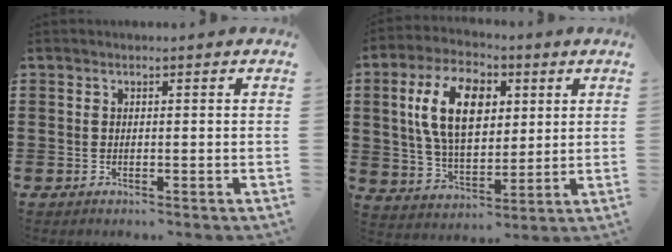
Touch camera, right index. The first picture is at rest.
{"total": 12.1, "force": [3.3, 6.9, 9.3], "torque": [-0.204, 0.013, 0.054]}